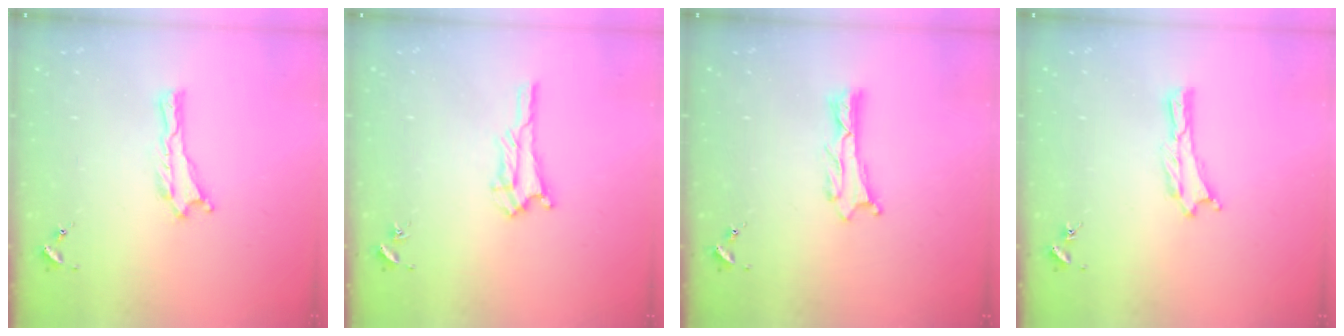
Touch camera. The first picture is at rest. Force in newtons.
{"total": 2.3, "press": 2.2, "slide": 0.2}
{"total": 1.3, "press": 1.2, "slide": 0.1}
{"total": 0.0}